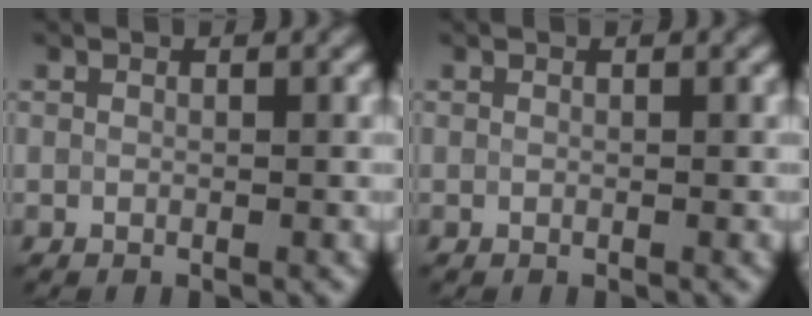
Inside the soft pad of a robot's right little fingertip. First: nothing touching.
{"total": 0.0}